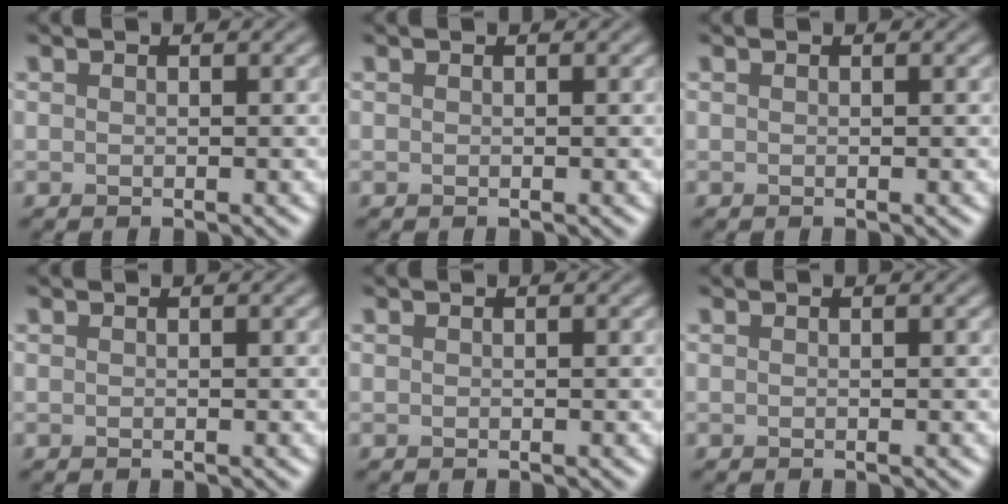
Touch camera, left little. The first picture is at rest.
{"total": 0.0}
{"total": 0.0}
{"total": 0.0}
{"total": 0.0}
{"total": 0.0}